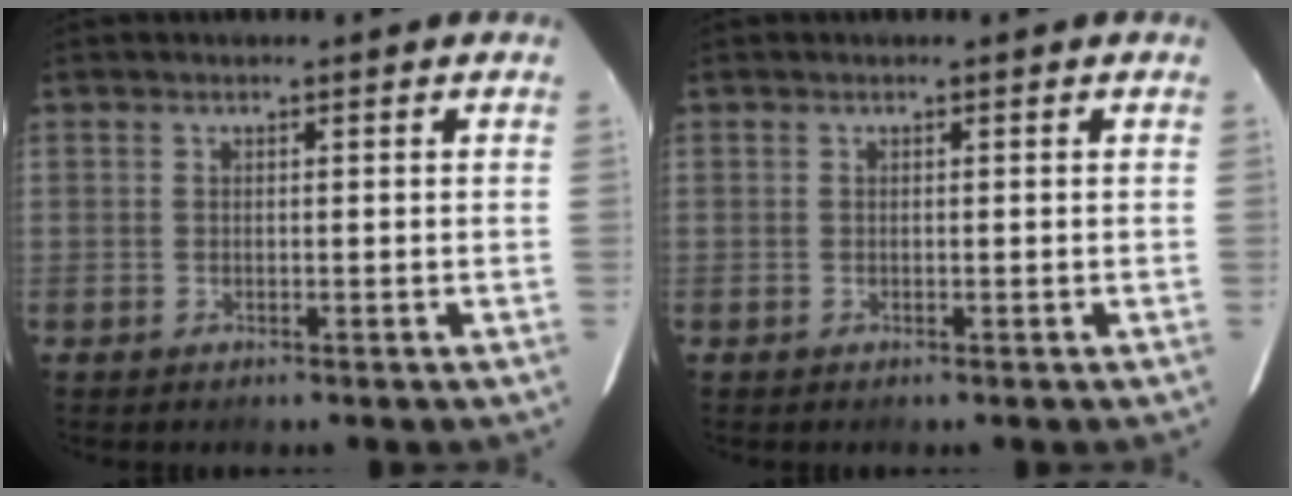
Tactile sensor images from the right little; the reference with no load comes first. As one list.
[{"total": 0.0}]